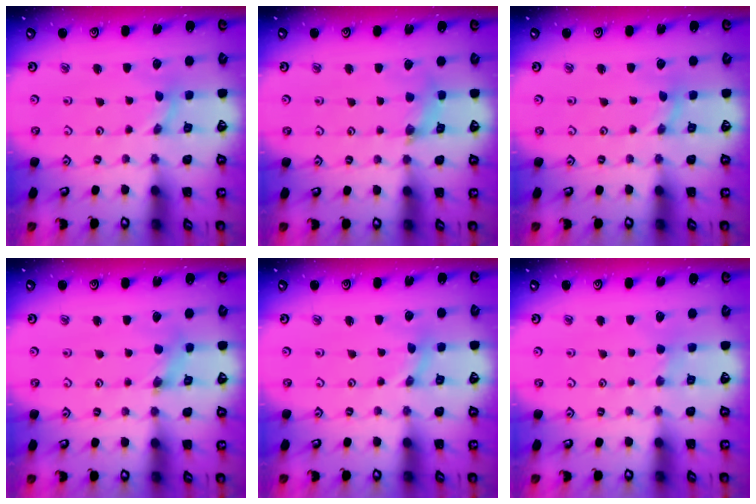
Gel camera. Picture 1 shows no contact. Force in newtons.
{"total": 3.7, "press": 3.6, "slide": 0.5}
{"total": 0.0}
{"total": 2.1, "press": 2.1, "slide": 0.3}
{"total": 0.5, "press": 0.5, "slide": 0.0}
{"total": 1.4, "press": 1.4, "slide": 0.4}